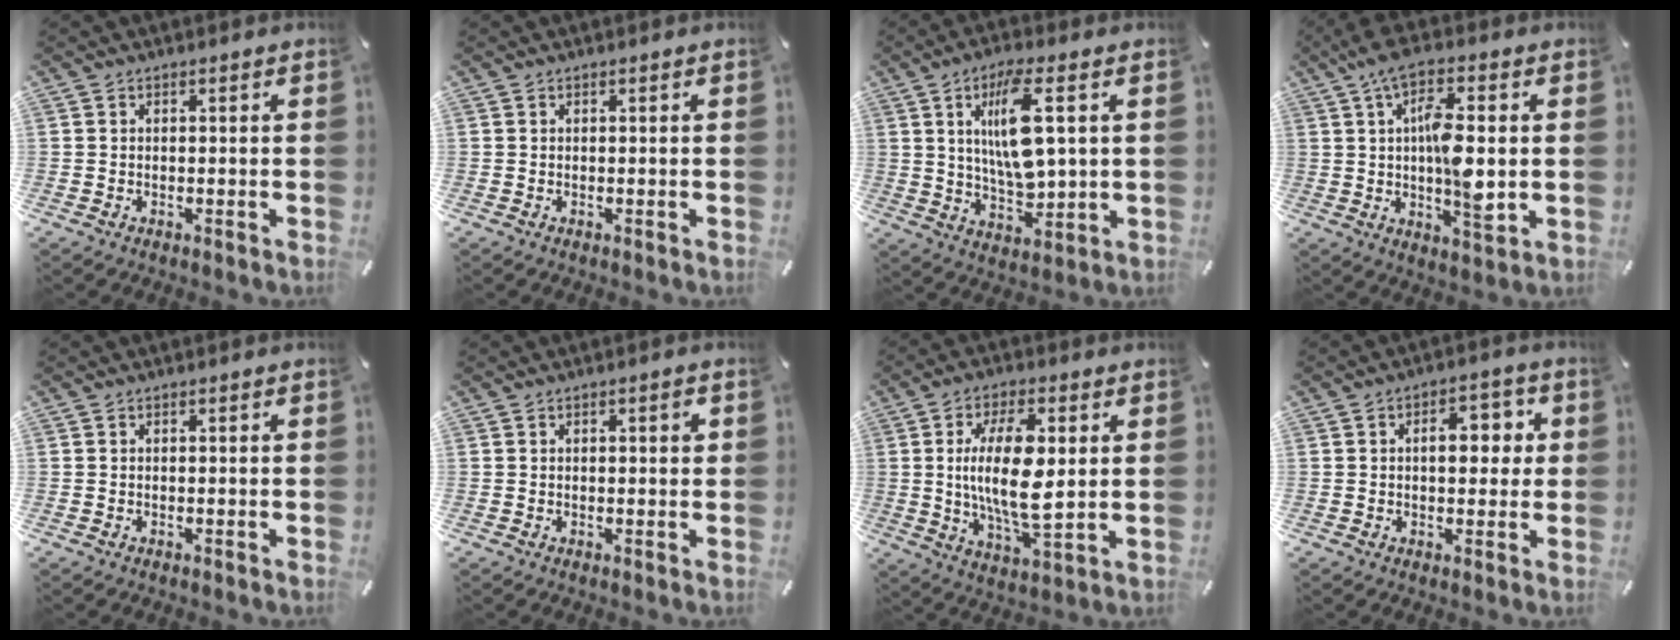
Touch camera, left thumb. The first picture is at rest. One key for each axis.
{"total": 0.0}
{"total": 12.8, "fx": 3.7, "fy": 4.6, "fz": 11.3, "tx": -0.222, "ty": -0.003, "tz": 0.058}
{"total": 13.7, "fx": 1.8, "fy": 4.9, "fz": 12.6, "tx": -0.226, "ty": -0.009, "tz": 0.027}
{"total": 0.0}
{"total": 1.8, "fx": 0.4, "fy": 0.7, "fz": 1.6, "tx": -0.023, "ty": 0.003, "tz": 0.003}
{"total": 14.8, "fx": 1.9, "fy": 6.0, "fz": 13.4, "tx": -0.261, "ty": -0.016, "tz": 0.025}
{"total": 8.2, "fx": 1.4, "fy": 5.0, "fz": 6.4, "tx": -0.073, "ty": -0.004, "tz": 0.012}